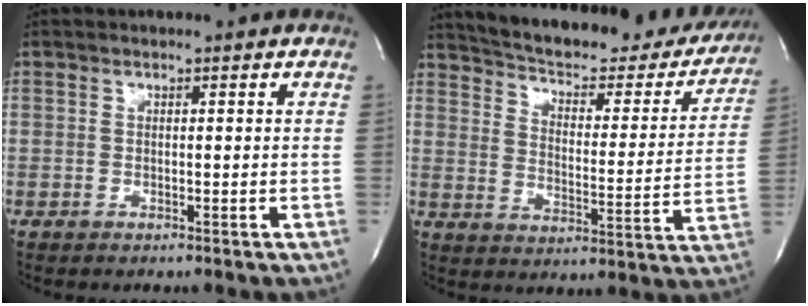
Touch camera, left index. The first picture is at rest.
{"total": 26.8, "force": [23.9, 6.9, 9.8], "torque": [-0.153, -0.046, 0.299]}